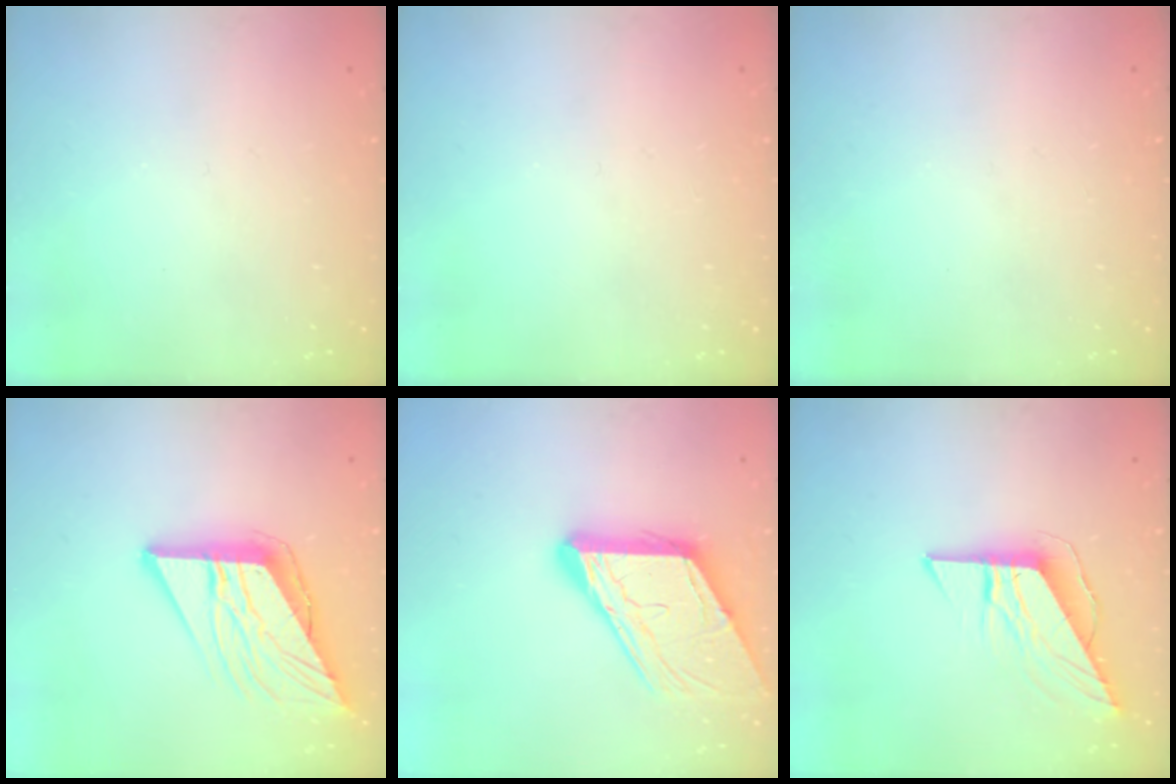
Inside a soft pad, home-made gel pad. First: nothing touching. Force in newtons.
{"total": 0.0}
{"total": 0.0}
{"total": 12.2, "press": 12.1, "slide": 1.4}
{"total": 13.5, "press": 13.4, "slide": 1.6}
{"total": 8.7, "press": 8.7, "slide": 0.7}